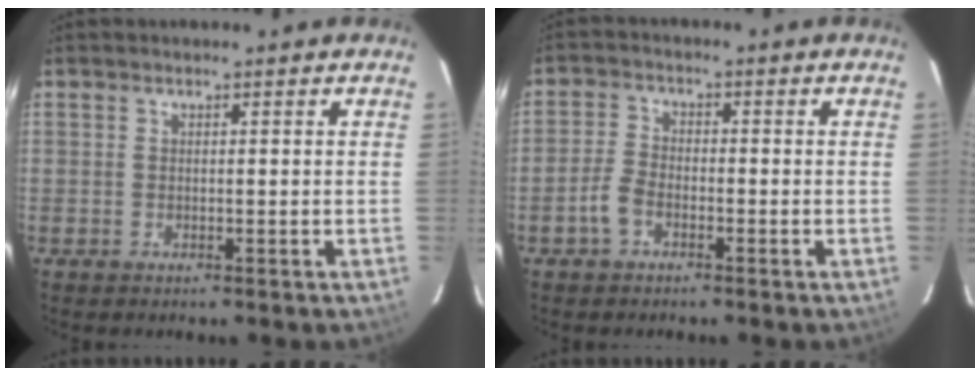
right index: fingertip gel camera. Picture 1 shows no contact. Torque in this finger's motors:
{"motor_torque": [0.47, -0.18, 0.07, 0.03]}